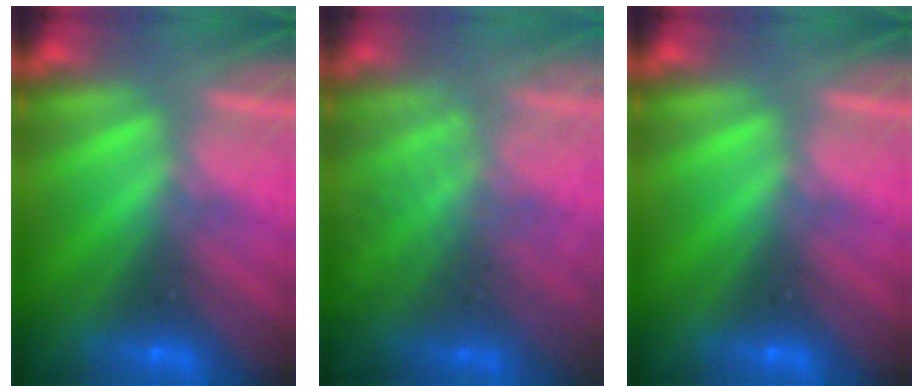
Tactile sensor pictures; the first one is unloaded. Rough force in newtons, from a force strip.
{"total": 13.2}
{"total": 0.0}